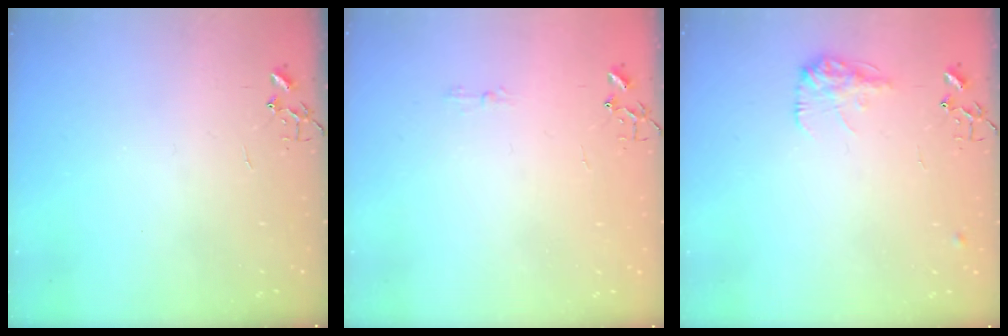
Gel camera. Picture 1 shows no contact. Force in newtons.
{"total": 4.0, "press": 3.9, "slide": 0.4}
{"total": 10.5, "press": 10.5, "slide": 0.5}